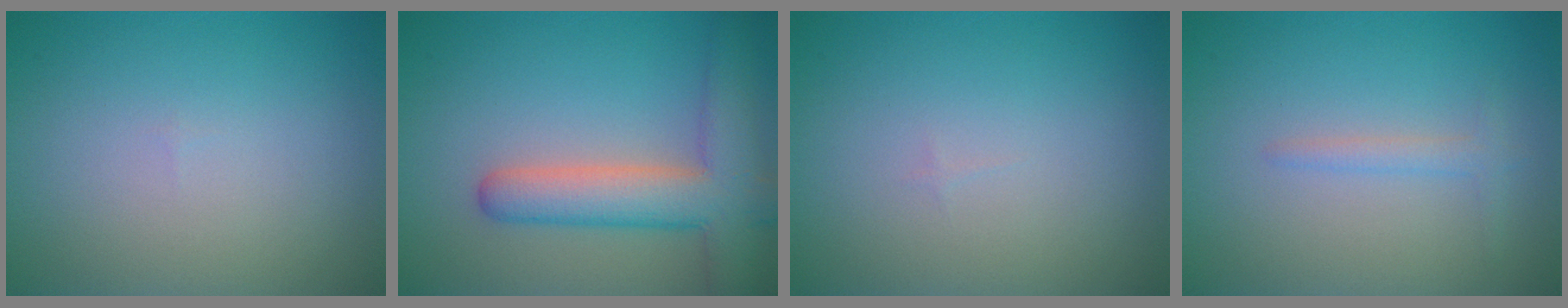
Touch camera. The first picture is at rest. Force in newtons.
{"total": 6.8, "press": 6.7, "slide": 0.6}
{"total": 0.0}
{"total": 1.3, "press": 1.3, "slide": 0.1}